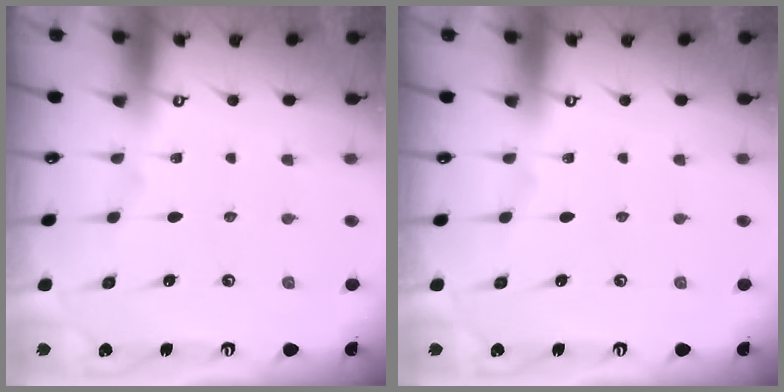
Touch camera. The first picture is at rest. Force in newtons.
{"total": 0.0}